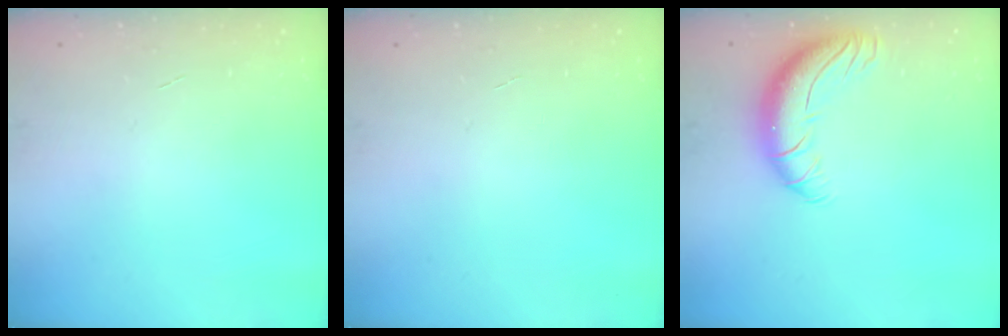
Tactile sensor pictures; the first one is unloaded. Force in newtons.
{"total": 0.0}
{"total": 12.1, "press": 11.8, "slide": 2.7}